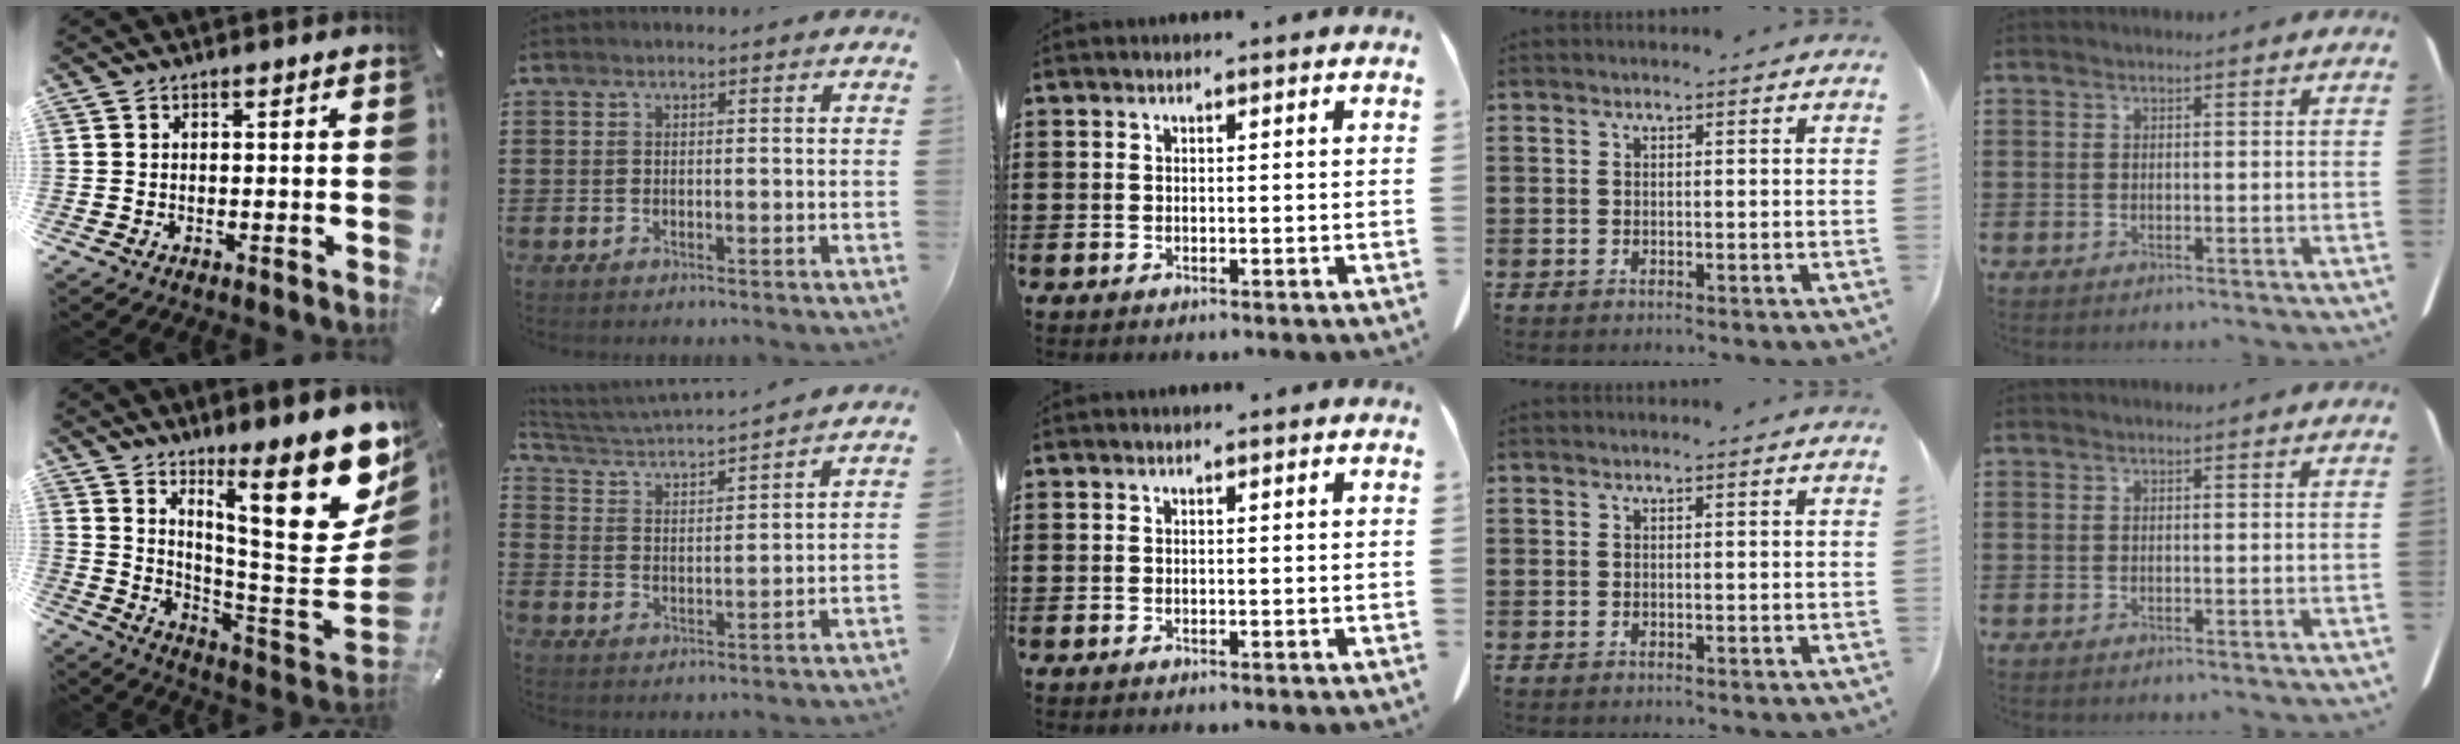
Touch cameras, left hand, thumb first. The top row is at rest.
{"thumb": {"total": 25.4, "force": [13.9, 7.4, 19.9], "torque": [-0.270, -0.119, 0.223]}, "index": {"total": 3.5, "force": [3.4, -0.2, 1.0], "torque": [-0.040, -0.032, 0.050]}}